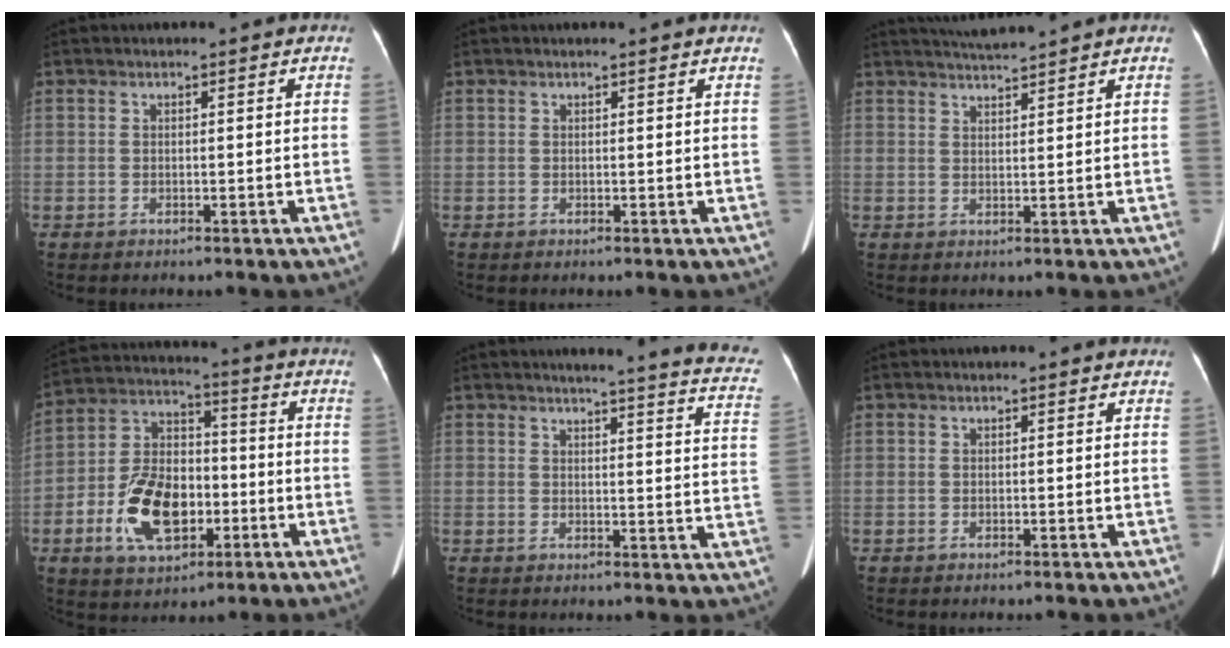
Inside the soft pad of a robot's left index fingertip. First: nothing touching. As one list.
[{"total": 1.5, "force": [1.3, -0.1, 0.6], "torque": [-0.016, 0.009, 0.016]}, {"total": 4.3, "force": [4.0, -0.9, 1.1], "torque": [-0.020, 0.013, 0.070]}, {"total": 13.7, "force": [-4.4, 8.0, 10.2], "torque": [-0.215, 0.017, -0.071]}, {"total": 17.3, "force": [15.4, 0.7, 7.9], "torque": [-0.088, -0.063, 0.155]}, {"total": 0.0}]